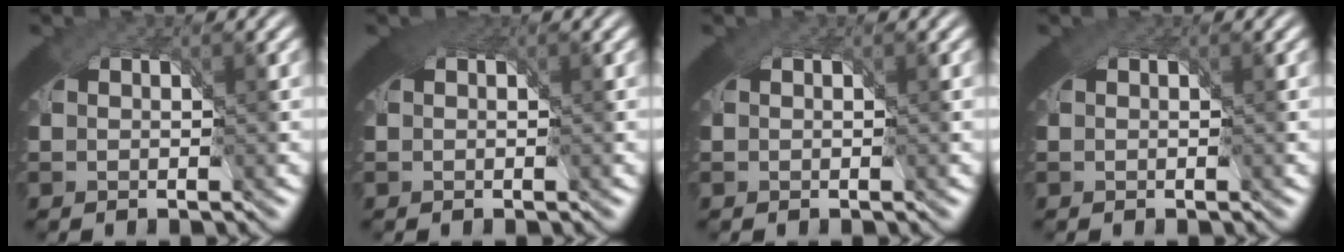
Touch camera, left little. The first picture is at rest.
{"total": 2.4, "force": [1.1, 1.2, 1.8], "torque": [-0.031, -0.007, 0.019]}
{"total": 0.0}
{"total": 0.6, "force": [0.2, 0.5, 0.3], "torque": [-0.004, -0.001, 0.003]}